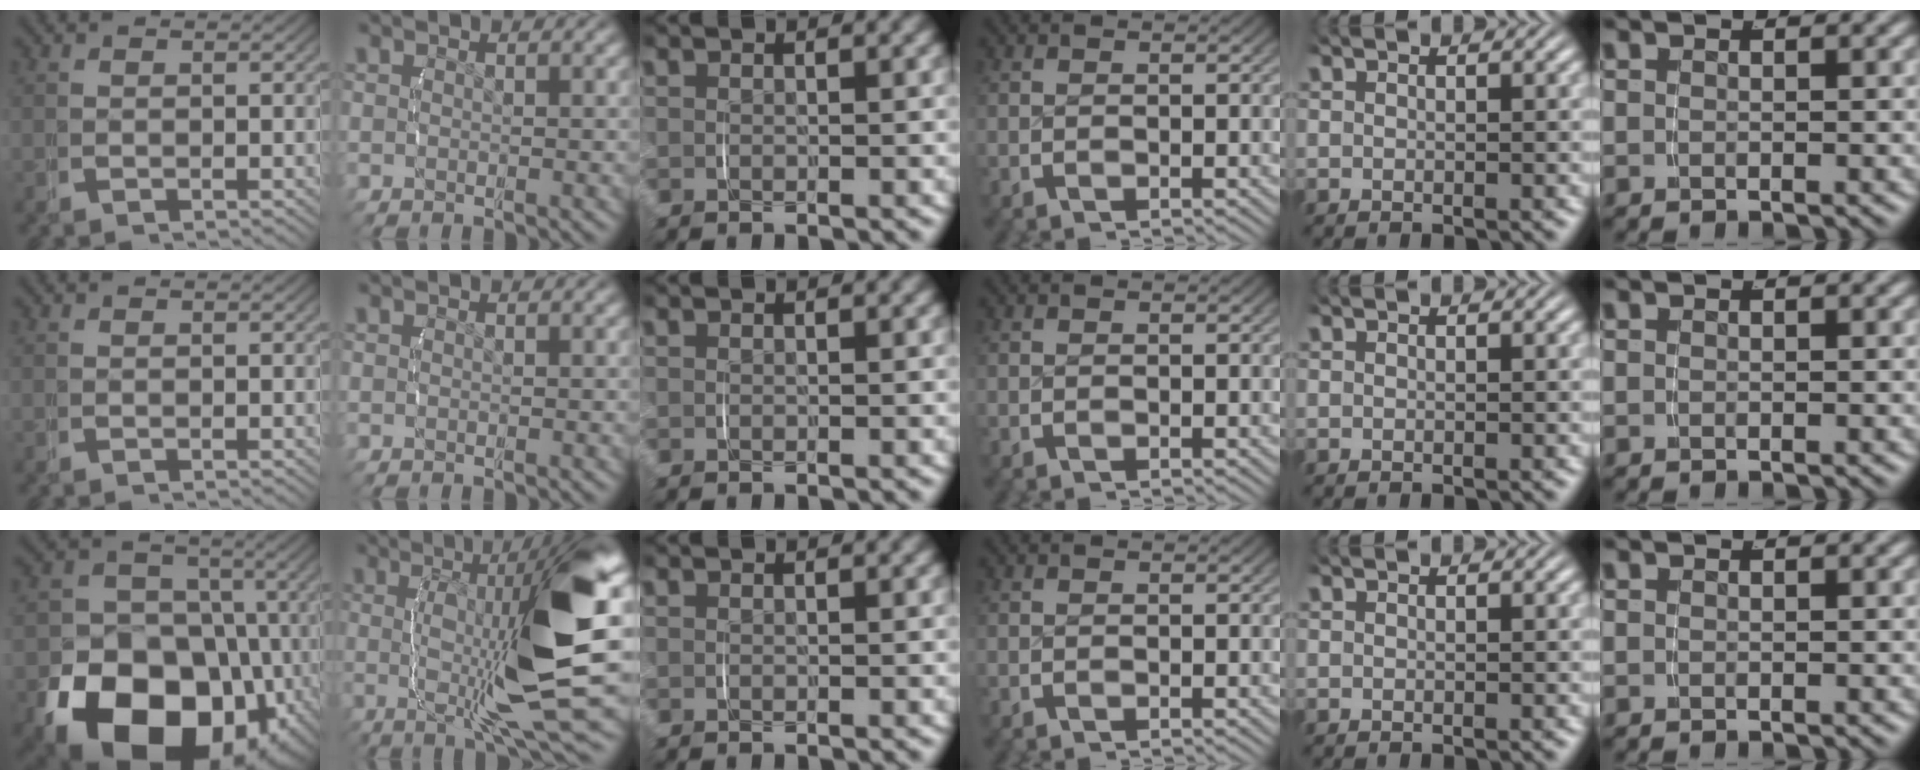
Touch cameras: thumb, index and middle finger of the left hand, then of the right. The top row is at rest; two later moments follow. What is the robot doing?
{"motion": "lift_and_place", "object": "jar lid"}